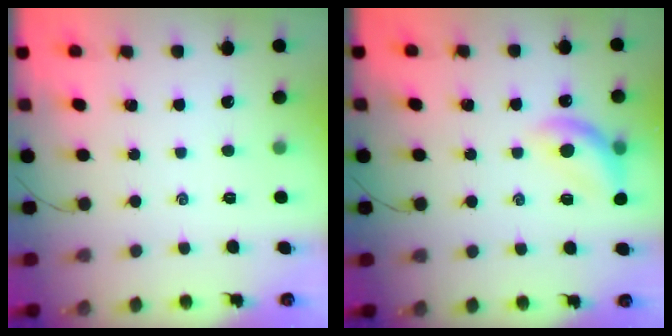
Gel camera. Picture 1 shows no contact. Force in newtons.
{"total": 13.2, "press": 13.0, "slide": 2.6}